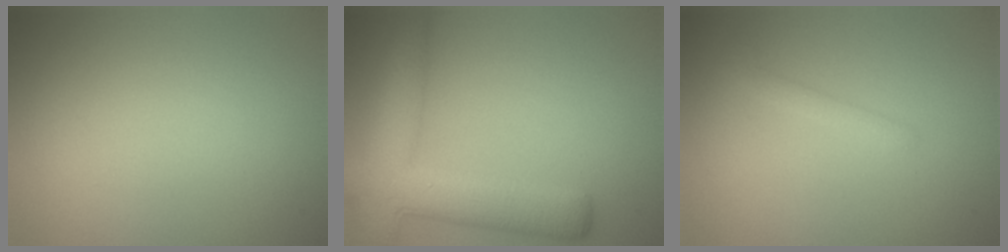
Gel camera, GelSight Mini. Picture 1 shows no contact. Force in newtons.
{"total": 7.6, "press": 7.6, "slide": 0.4}
{"total": 1.1, "press": 1.1, "slide": 0.0}